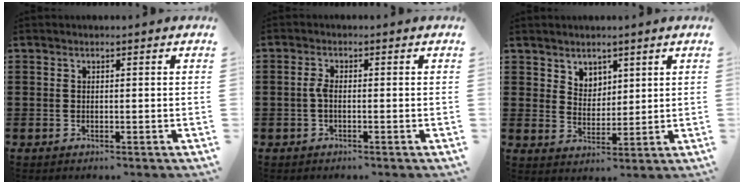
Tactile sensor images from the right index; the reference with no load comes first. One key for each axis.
{"total": 2.1, "fx": -0.4, "fy": 0.7, "fz": 1.9, "tx": -0.053, "ty": -0.003, "tz": -0.013}
{"total": 4.1, "fx": 3.0, "fy": 2.7, "fz": 0.0, "tx": -0.015, "ty": 0.002, "tz": 0.057}